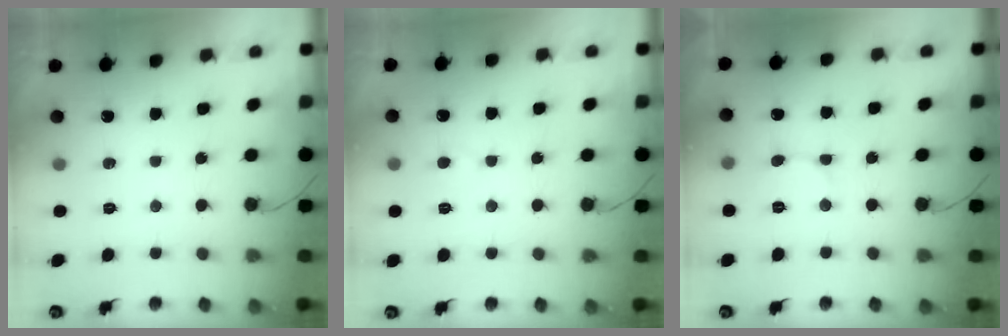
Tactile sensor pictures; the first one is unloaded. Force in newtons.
{"total": 4.1, "press": 4.1, "slide": 0.3}
{"total": 2.5, "press": 2.5, "slide": 0.3}